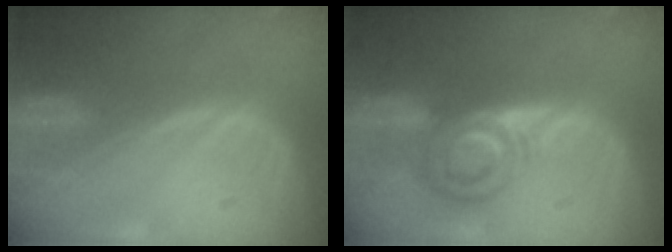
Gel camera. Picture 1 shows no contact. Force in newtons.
{"total": 6.5, "press": 6.3, "slide": 1.8}